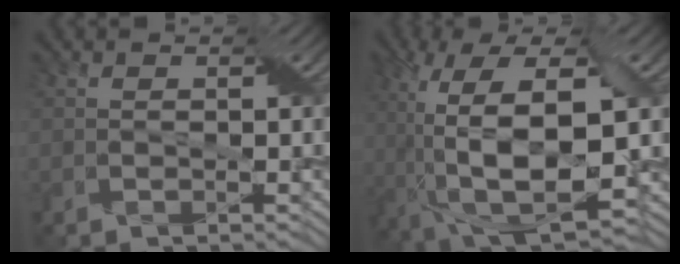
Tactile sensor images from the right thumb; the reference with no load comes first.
{"total": 16.1, "force": [-0.4, 7.3, 14.3], "torque": [-0.296, -0.009, 0.005]}